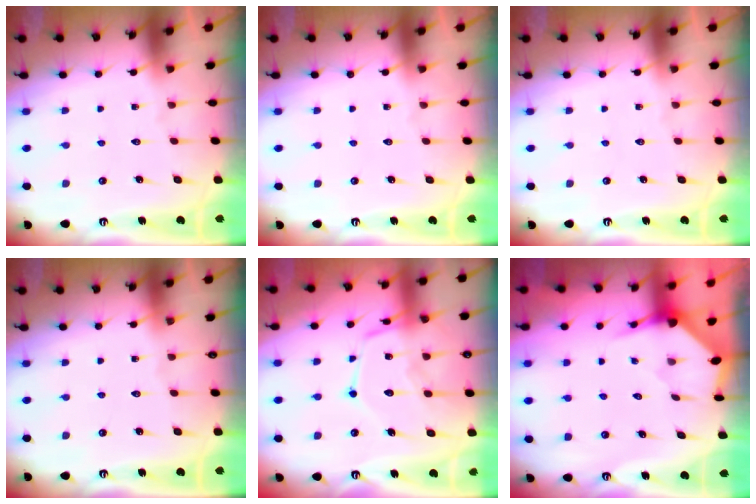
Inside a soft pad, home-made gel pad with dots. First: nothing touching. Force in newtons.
{"total": 0.0}
{"total": 0.0}
{"total": 0.0}
{"total": 16.0, "press": 16.0, "slide": 1.2}
{"total": 3.3, "press": 3.3, "slide": 0.3}